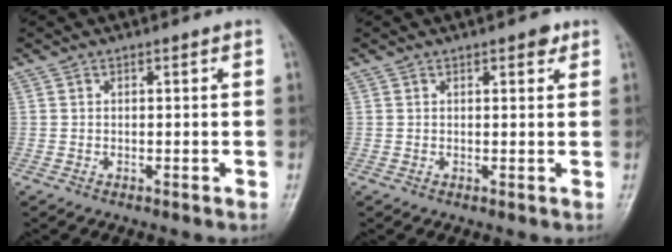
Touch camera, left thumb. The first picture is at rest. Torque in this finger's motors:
{"motor_torque": [-0.35, -0.14, -0.49, 0.03, 0.04]}